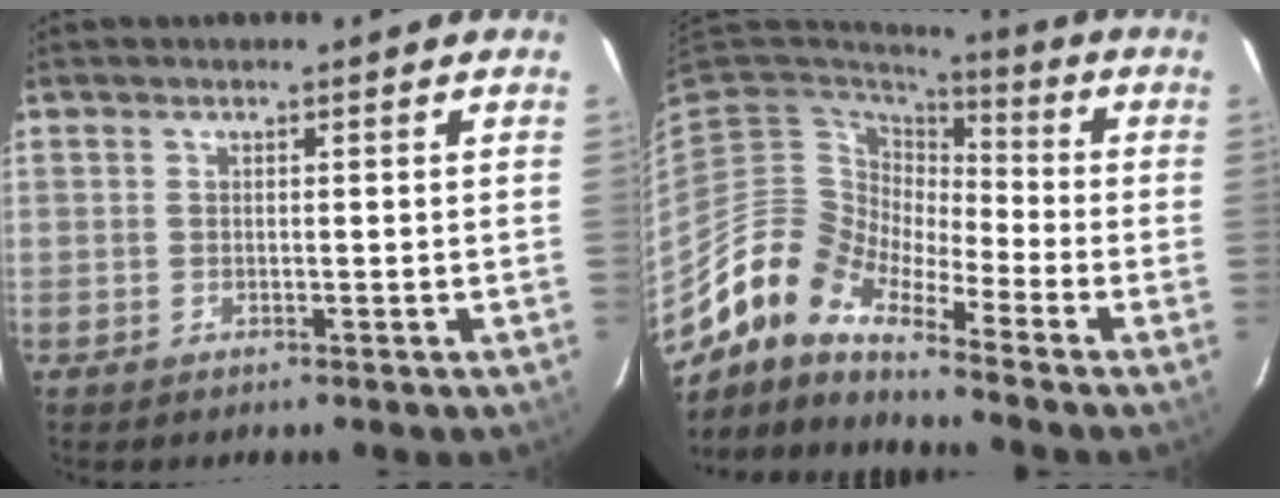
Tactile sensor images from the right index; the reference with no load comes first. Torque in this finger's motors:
{"motor_torque": [0.33, -0.38, -0.10, -0.21]}